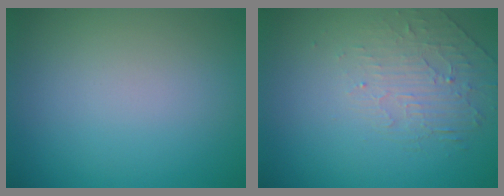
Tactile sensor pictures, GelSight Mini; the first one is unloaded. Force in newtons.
{"total": 2.1, "press": 1.2, "slide": 1.7}